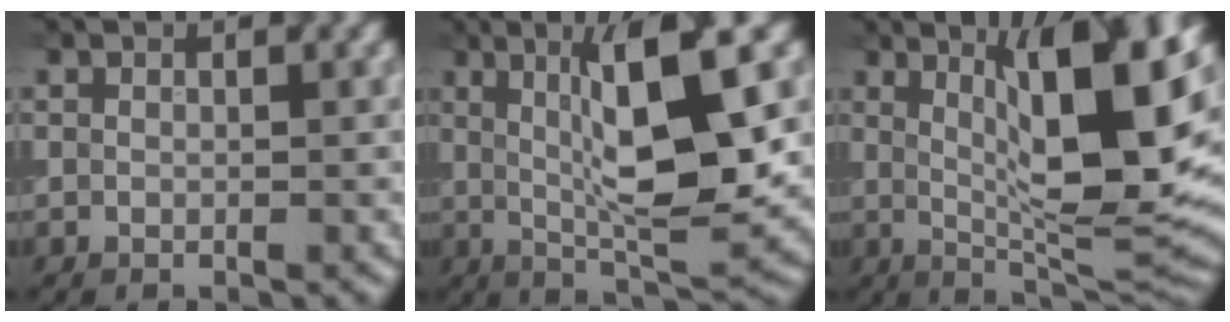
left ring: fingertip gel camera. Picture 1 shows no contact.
{"total": 9.6, "force": [1.8, 2.0, 9.2], "torque": [-0.137, -0.002, 0.035]}
{"total": 12.2, "force": [2.8, 3.0, 11.5], "torque": [-0.161, -0.003, 0.050]}